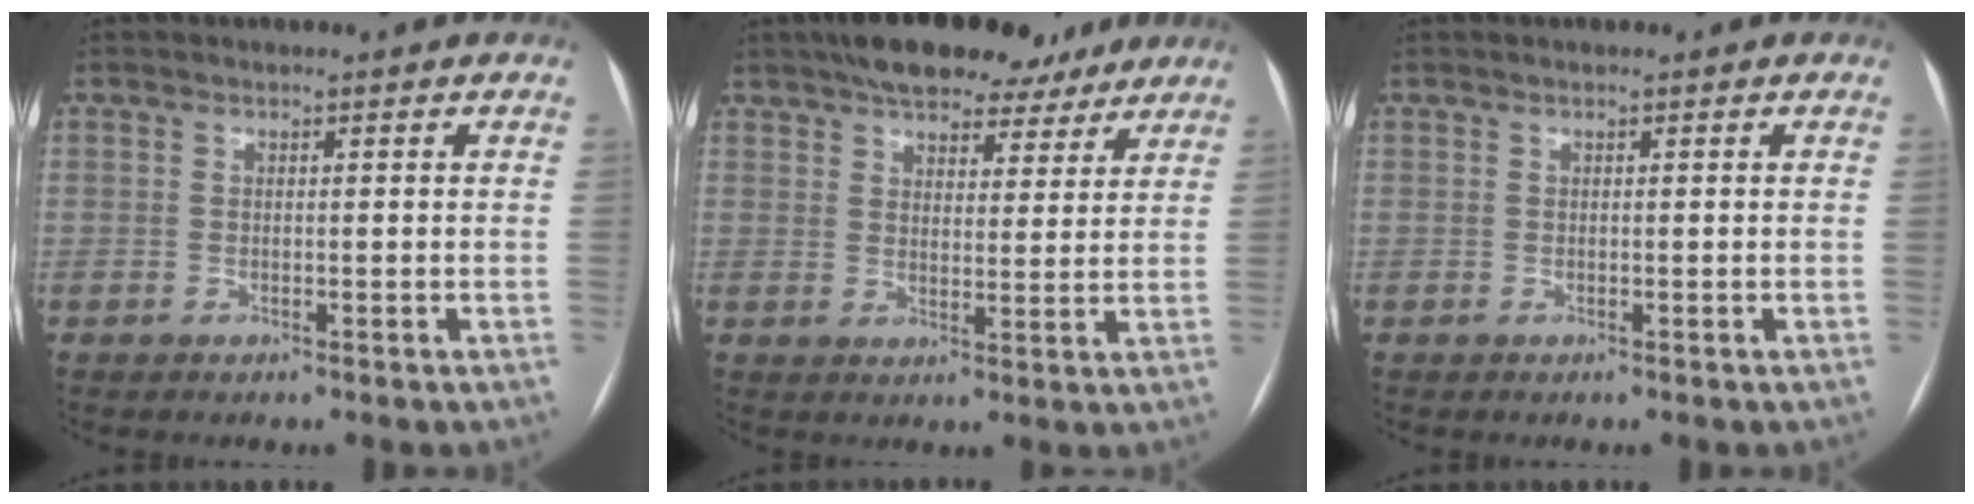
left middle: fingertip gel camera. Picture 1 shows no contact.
{"total": 14.1, "force": [11.3, 5.7, 6.2], "torque": [-0.081, 0.032, 0.155]}
{"total": 0.0}